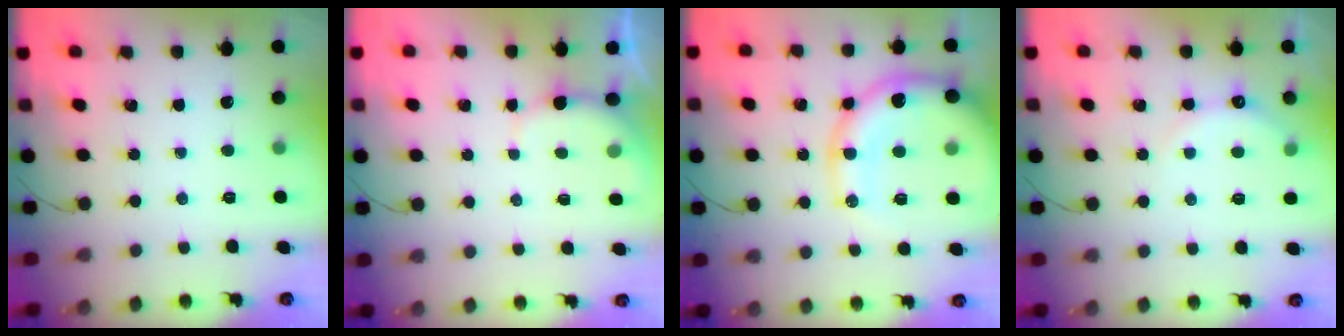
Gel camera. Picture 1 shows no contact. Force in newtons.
{"total": 2.8, "press": 2.7, "slide": 0.7}
{"total": 17.0, "press": 16.5, "slide": 4.0}
{"total": 6.7, "press": 6.6, "slide": 1.0}